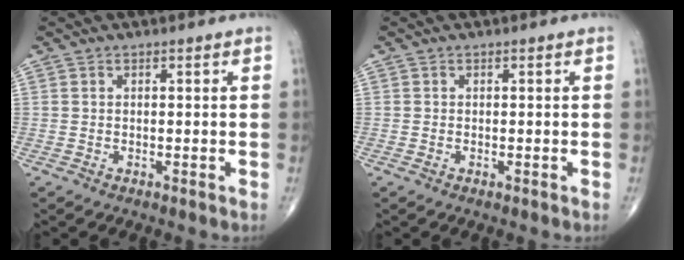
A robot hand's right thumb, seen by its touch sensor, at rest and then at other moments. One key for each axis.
{"total": 0.0}